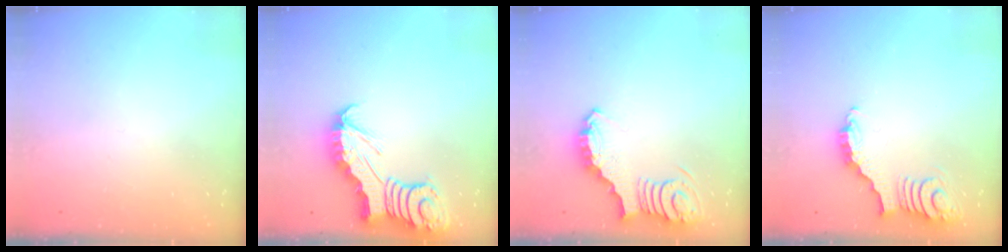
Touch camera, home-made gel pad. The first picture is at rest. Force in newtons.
{"total": 6.4, "press": 6.4, "slide": 1.0}
{"total": 4.1, "press": 4.0, "slide": 0.6}
{"total": 3.9, "press": 3.9, "slide": 0.5}